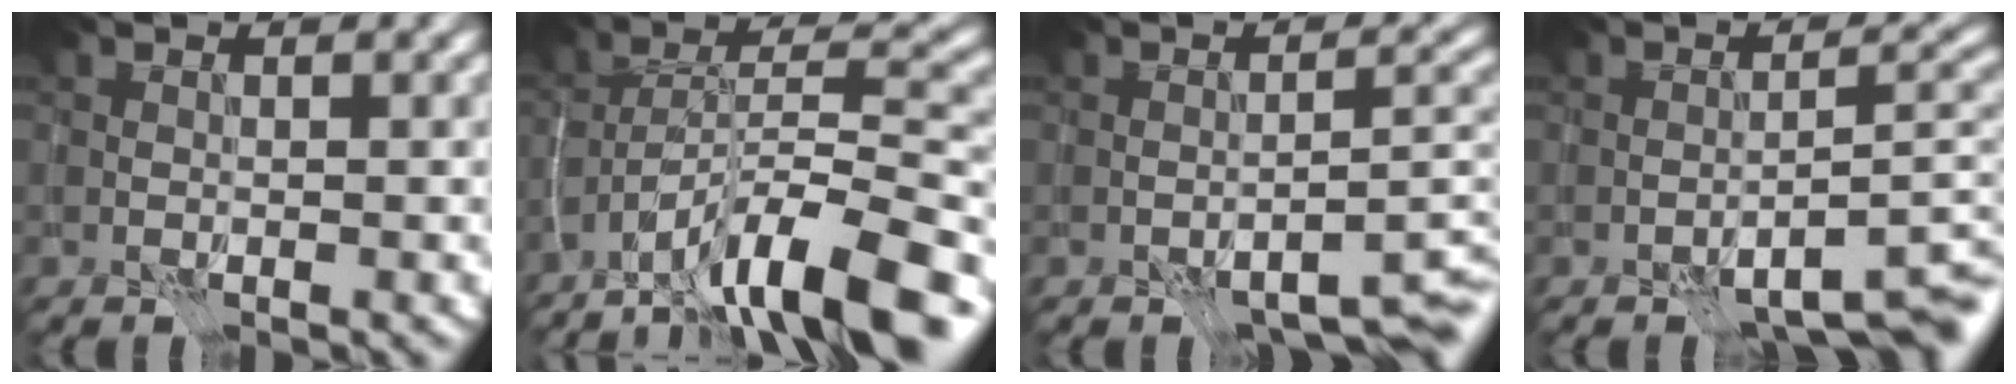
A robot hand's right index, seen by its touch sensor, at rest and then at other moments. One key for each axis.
{"total": 12.4, "fx": -8.5, "fy": 2.7, "fz": 8.6, "tx": -0.131, "ty": 0.016, "tz": -0.153}
{"total": 5.0, "fx": -3.3, "fy": 1.3, "fz": 3.5, "tx": -0.047, "ty": 0.005, "tz": -0.043}
{"total": 6.6, "fx": -4.2, "fy": 1.6, "fz": 4.8, "tx": -0.059, "ty": 0.006, "tz": -0.057}